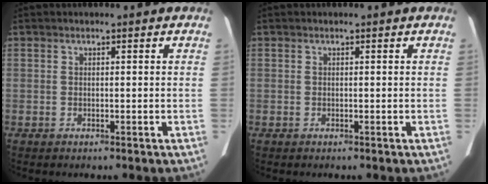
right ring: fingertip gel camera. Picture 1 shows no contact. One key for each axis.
{"total": 0.0}